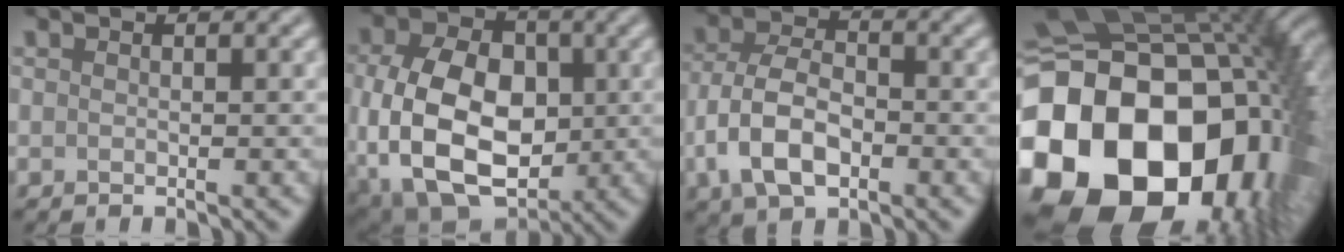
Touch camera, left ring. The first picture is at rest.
{"total": 12.6, "force": [-1.2, 8.7, 9.0], "torque": [-0.182, -0.021, -0.016]}
{"total": 6.1, "force": [-2.1, 3.5, 4.5], "torque": [-0.096, 0.001, -0.047]}
{"total": 24.1, "force": [-6.3, 17.7, 15.0], "torque": [-0.322, -0.050, -0.106]}